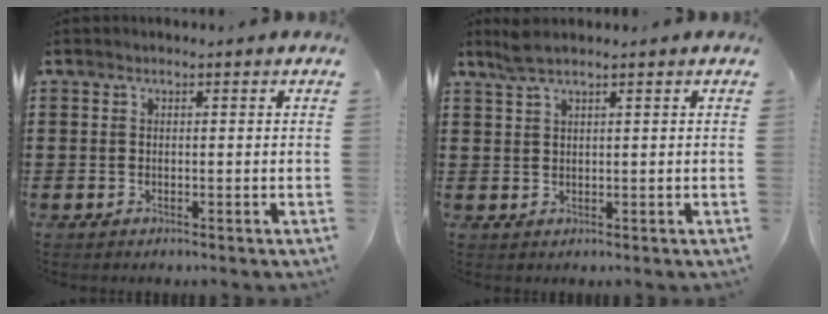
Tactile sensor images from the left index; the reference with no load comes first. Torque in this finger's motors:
{"motor_torque": [1.53, 0.61, 0.25, 0.06]}